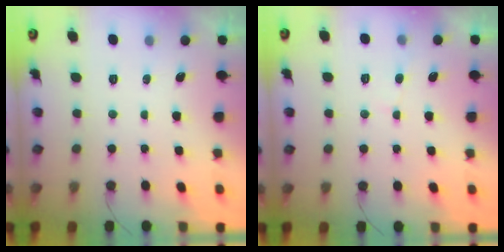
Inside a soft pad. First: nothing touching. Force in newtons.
{"total": 3.3, "press": 3.3, "slide": 0.4}